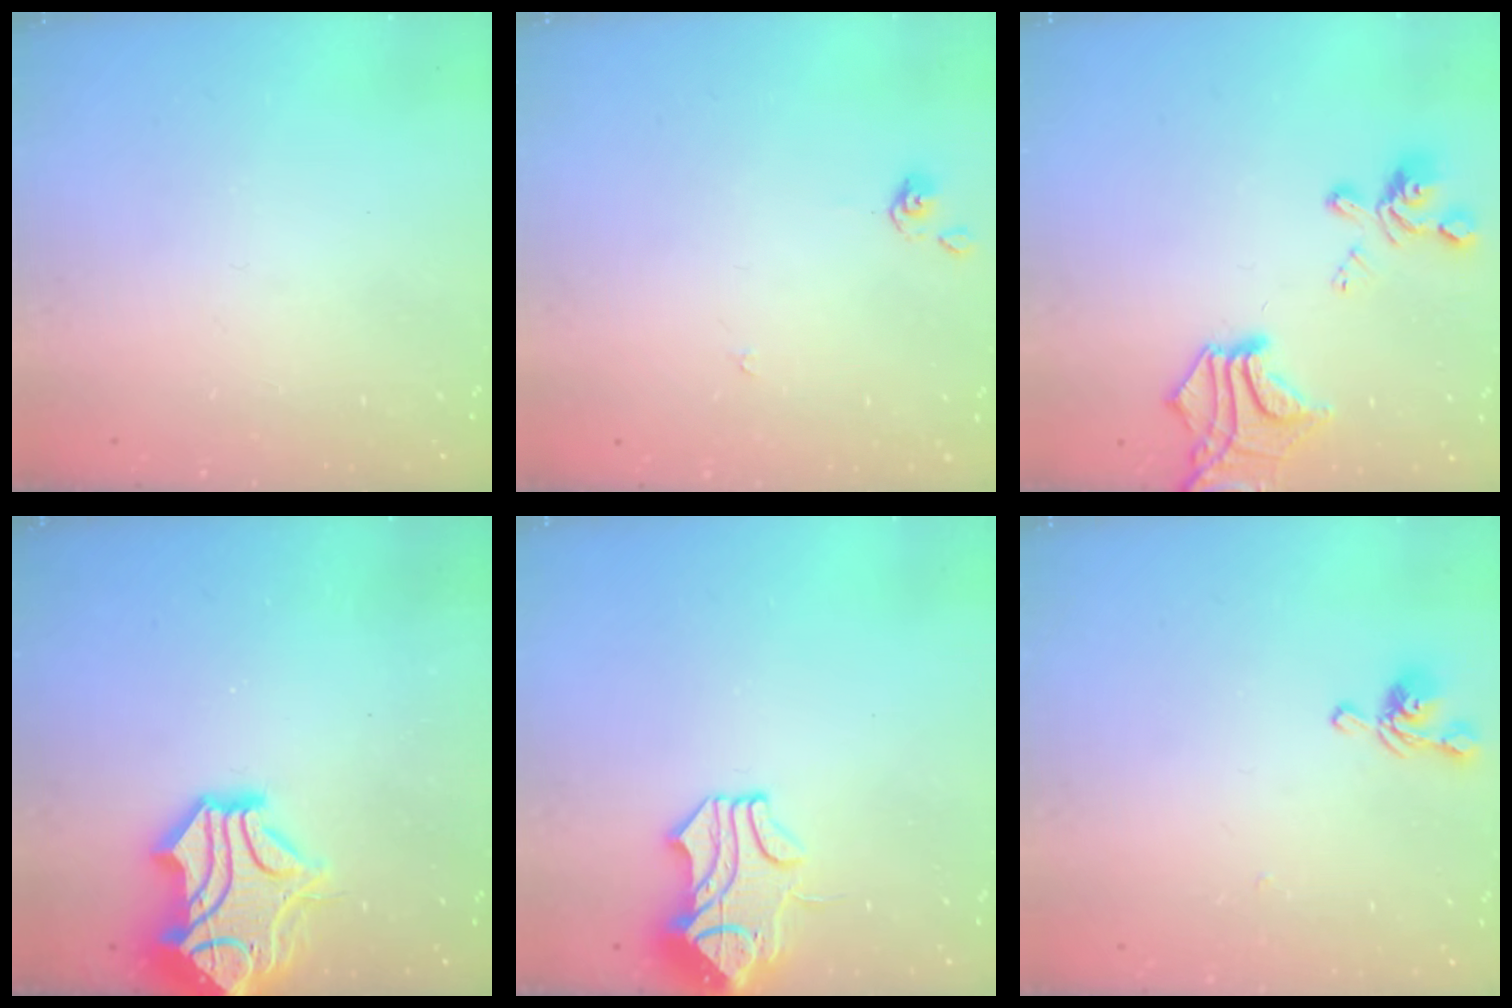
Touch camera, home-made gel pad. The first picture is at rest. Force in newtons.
{"total": 1.1, "press": 1.0, "slide": 0.4}
{"total": 11.3, "press": 10.9, "slide": 2.9}
{"total": 5.6, "press": 5.2, "slide": 2.0}
{"total": 1.8, "press": 1.1, "slide": 1.4}
{"total": 2.8, "press": 2.7, "slide": 0.7}